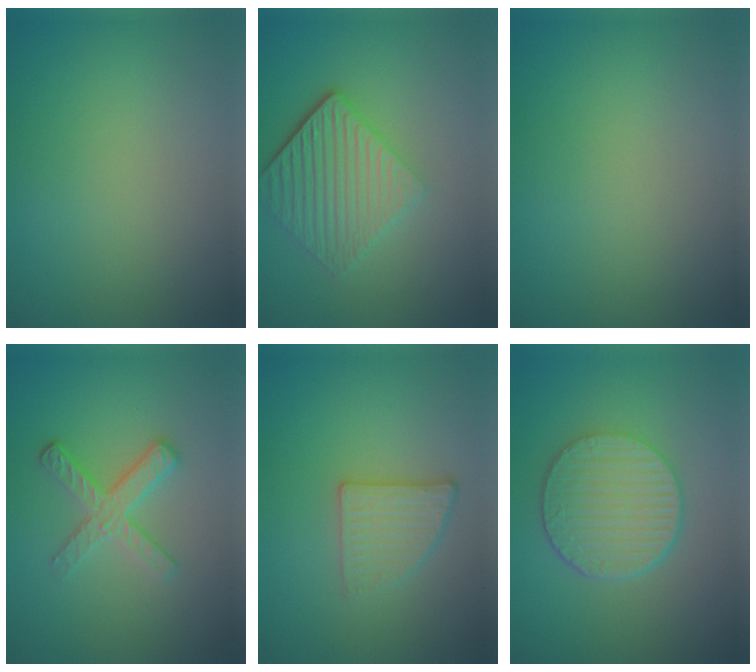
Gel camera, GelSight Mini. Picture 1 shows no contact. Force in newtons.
{"total": 5.5, "press": 4.2, "slide": 3.5}
{"total": 0.0}
{"total": 3.2, "press": 2.8, "slide": 1.5}
{"total": 2.6, "press": 2.4, "slide": 1.0}
{"total": 6.4, "press": 4.6, "slide": 4.5}